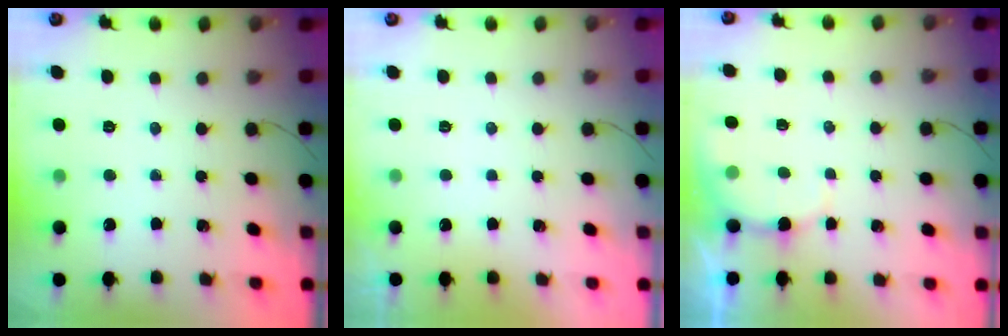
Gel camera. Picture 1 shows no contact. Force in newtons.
{"total": 3.0, "press": 3.0, "slide": 0.1}
{"total": 2.8, "press": 2.7, "slide": 0.7}